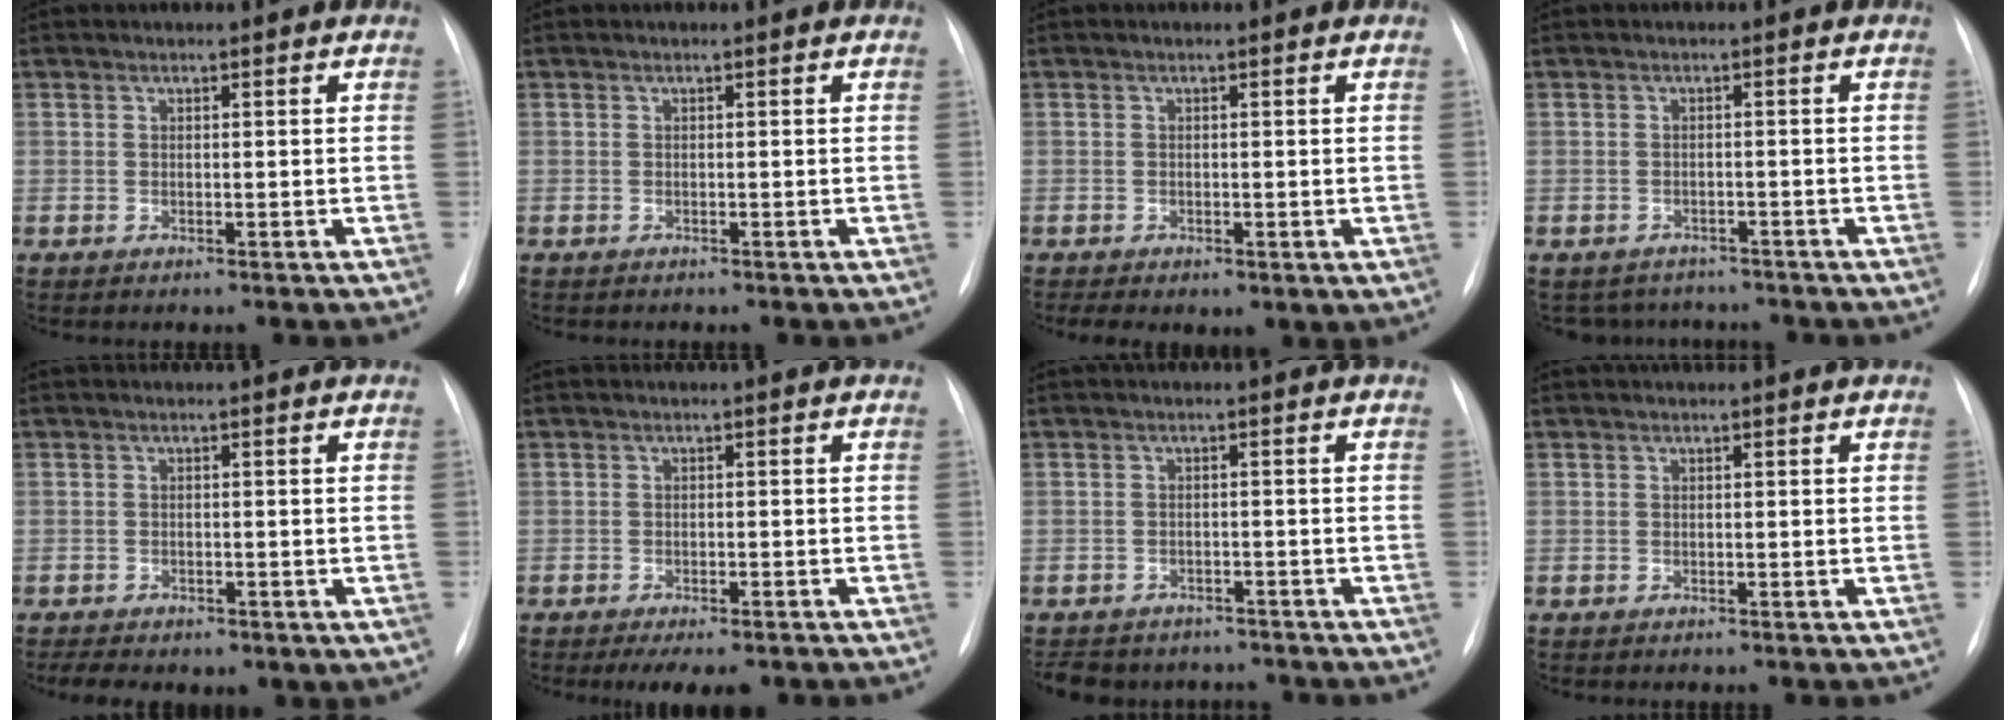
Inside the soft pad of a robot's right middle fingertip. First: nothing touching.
{"total": 0.0}
{"total": 3.8, "force": [-1.2, 2.1, 2.8], "torque": [-0.054, -0.004, -0.010]}
{"total": 5.2, "force": [-4.7, 2.2, -0.2], "torque": [0.003, 0.007, -0.058]}
{"total": 7.0, "force": [-4.3, 3.8, 4.0], "torque": [-0.075, 0.000, -0.048]}
{"total": 6.1, "force": [-4.7, 2.0, 3.4], "torque": [-0.039, -0.009, -0.062]}
{"total": 9.9, "force": [-8.6, 4.5, 2.1], "torque": [-0.044, 0.006, -0.104]}
{"total": 0.0}